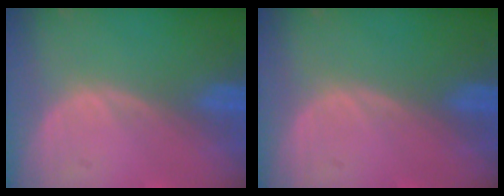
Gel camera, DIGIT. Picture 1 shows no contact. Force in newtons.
{"total": 0.0}